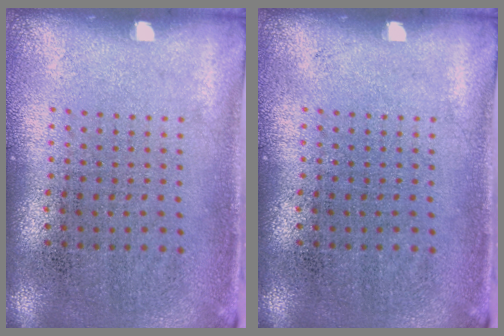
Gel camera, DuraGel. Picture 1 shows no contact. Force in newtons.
{"total": 0.0}